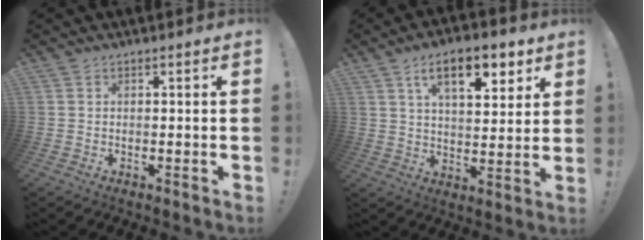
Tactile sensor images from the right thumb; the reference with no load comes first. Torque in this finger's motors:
{"motor_torque": [-0.18, 1.29, 0.13, 0.27, 0.18]}